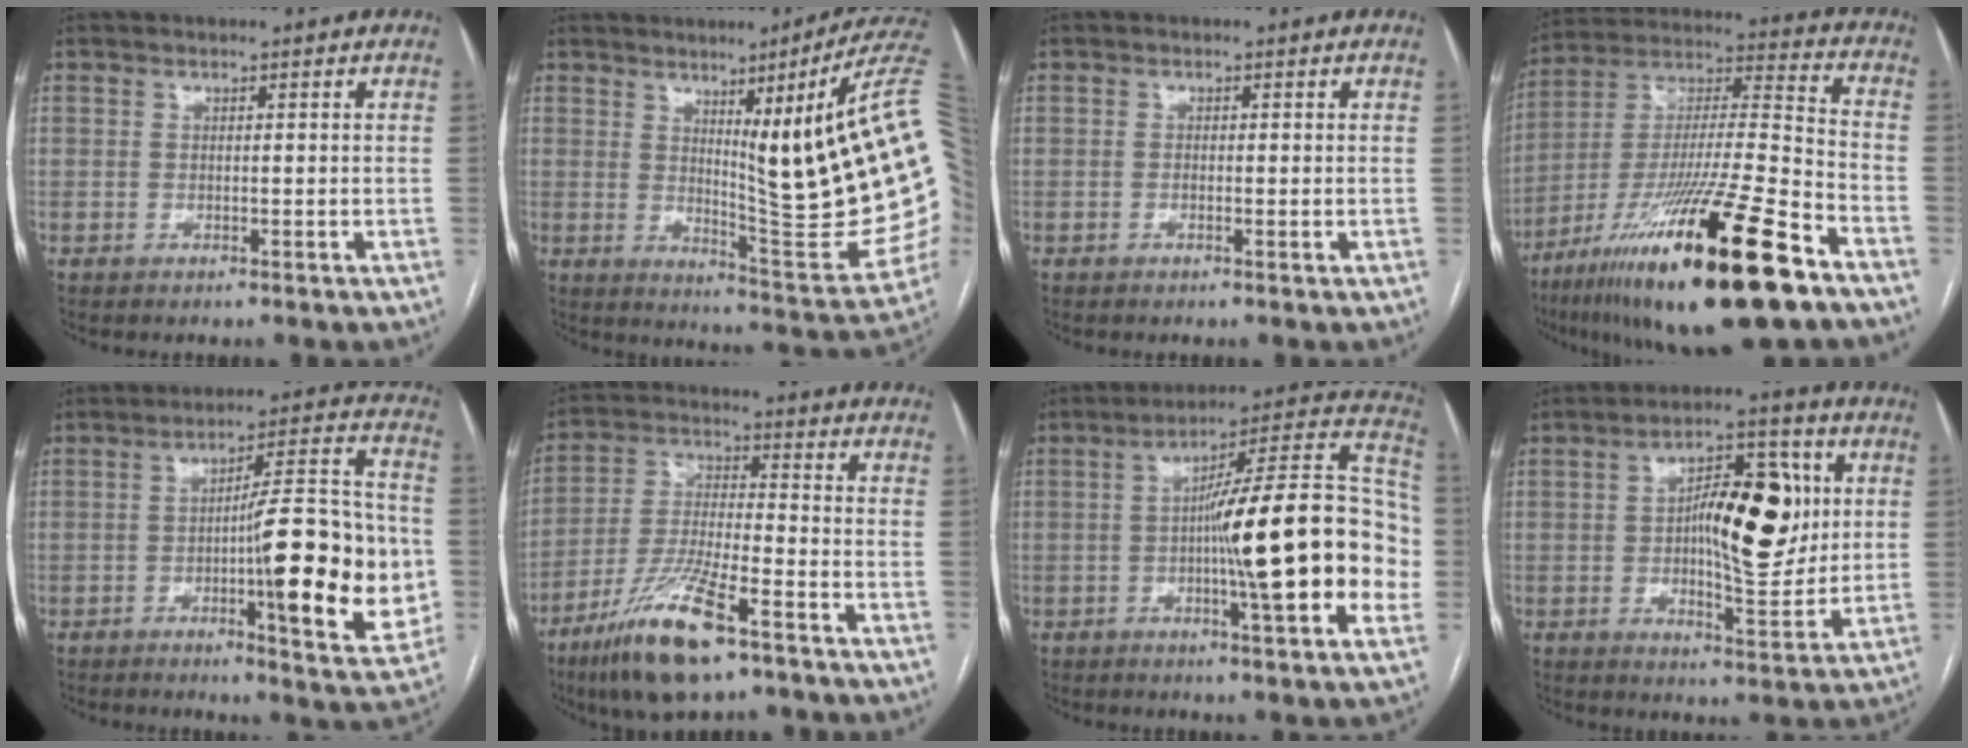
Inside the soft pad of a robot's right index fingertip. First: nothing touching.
{"total": 21.0, "force": [4.5, 0.6, 20.5], "torque": [-0.226, -0.009, 0.058]}
{"total": 0.9, "force": [-0.2, 0.2, 0.8], "torque": [-0.014, 0.001, -0.004]}
{"total": 27.4, "force": [-16.1, 2.4, 22.0], "torque": [-0.367, -0.046, -0.277]}
{"total": 18.5, "force": [-3.0, 2.9, 18.0], "torque": [-0.244, 0.012, -0.039]}
{"total": 14.5, "force": [-9.0, 2.7, 10.9], "torque": [-0.226, -0.027, -0.163]}
{"total": 23.9, "force": [-2.9, 2.3, 23.7], "torque": [-0.273, 0.029, -0.043]}
{"total": 13.8, "force": [1.8, 4.8, 12.8], "torque": [-0.200, 0.019, 0.032]}